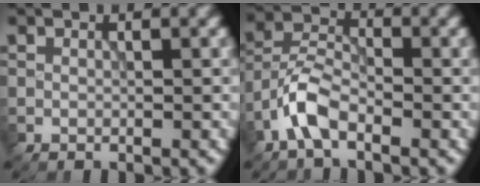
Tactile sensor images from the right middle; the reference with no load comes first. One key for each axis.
{"total": 3.9, "fx": -2.4, "fy": 1.6, "fz": 2.6, "tx": -0.048, "ty": 0.012, "tz": -0.059}